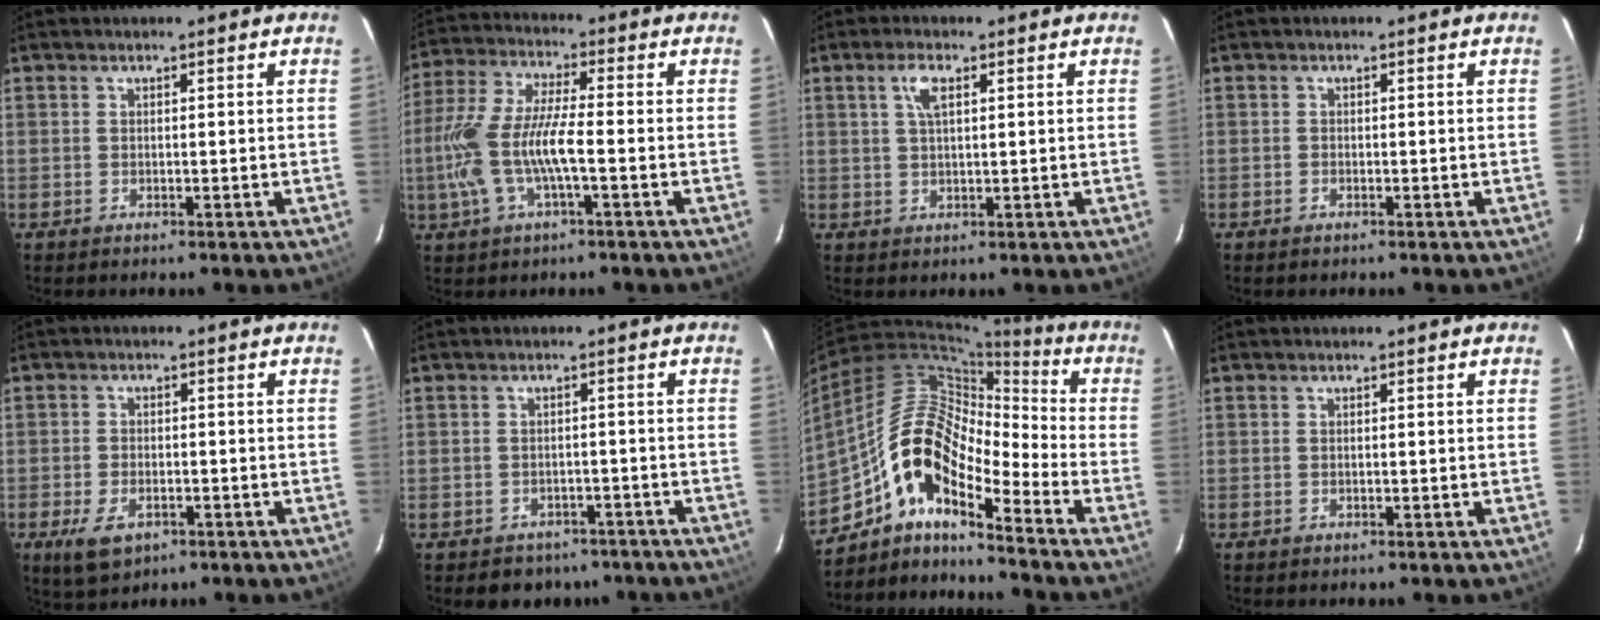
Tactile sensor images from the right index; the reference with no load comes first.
{"total": 12.5, "force": [-3.0, 3.0, 11.7], "torque": [-0.254, -0.001, -0.057]}
{"total": 3.5, "force": [1.4, 1.3, 3.0], "torque": [-0.059, 0.007, 0.027]}
{"total": 0.5, "force": [-0.5, 0.3, 0.1], "torque": [-0.003, 0.001, -0.010]}
{"total": 6.2, "force": [-3.1, 3.5, 4.1], "torque": [-0.099, -0.013, -0.051]}
{"total": 7.3, "force": [-5.4, 4.8, 1.2], "torque": [-0.021, 0.030, -0.060]}
{"total": 14.9, "force": [-9.1, 5.0, 10.6], "torque": [-0.181, 0.011, -0.187]}
{"total": 0.0}